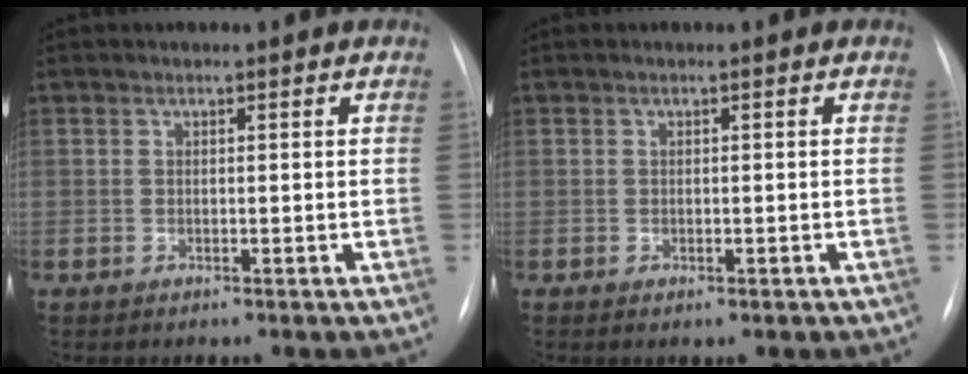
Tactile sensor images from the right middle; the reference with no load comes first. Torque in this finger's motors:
{"motor_torque": [-0.04, -0.04, -0.01, -0.01]}